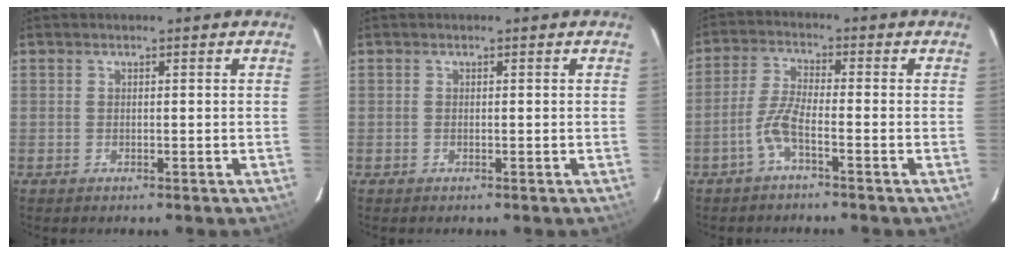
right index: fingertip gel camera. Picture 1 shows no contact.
{"total": 0.0}
{"total": 4.4, "force": [-2.5, 0.4, 3.6], "torque": [-0.084, 0.006, -0.052]}